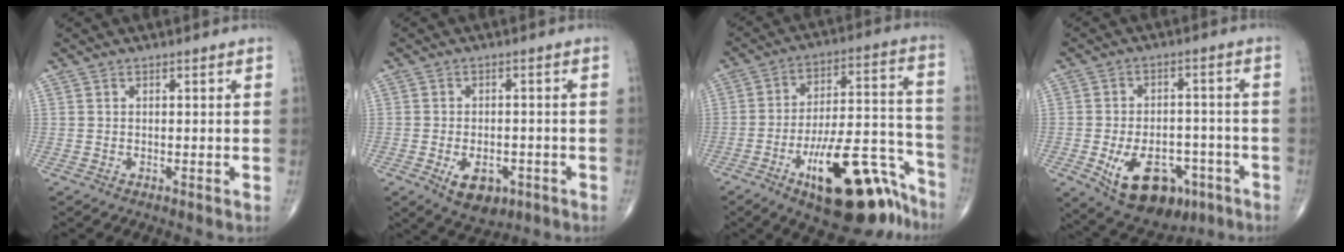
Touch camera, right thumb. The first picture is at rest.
{"total": 7.4, "force": [-3.0, 4.5, 5.1], "torque": [-0.067, 0.007, -0.034]}
{"total": 22.6, "force": [-13.4, 8.2, 16.3], "torque": [-0.188, 0.099, -0.200]}
{"total": 15.3, "force": [-6.6, 9.2, 10.3], "torque": [-0.135, 0.025, -0.086]}